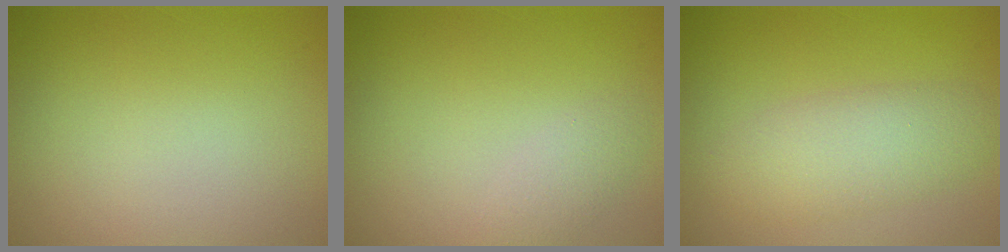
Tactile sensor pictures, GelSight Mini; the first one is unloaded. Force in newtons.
{"total": 1.3, "press": 1.3, "slide": 0.1}
{"total": 3.9, "press": 3.9, "slide": 0.1}